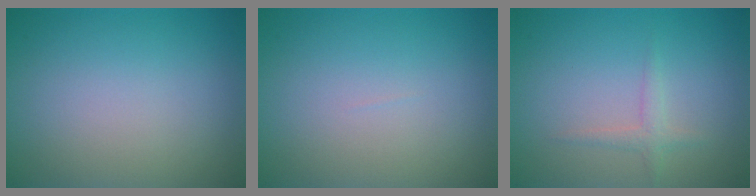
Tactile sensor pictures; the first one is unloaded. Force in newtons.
{"total": 0.0}
{"total": 1.3, "press": 1.3, "slide": 0.0}